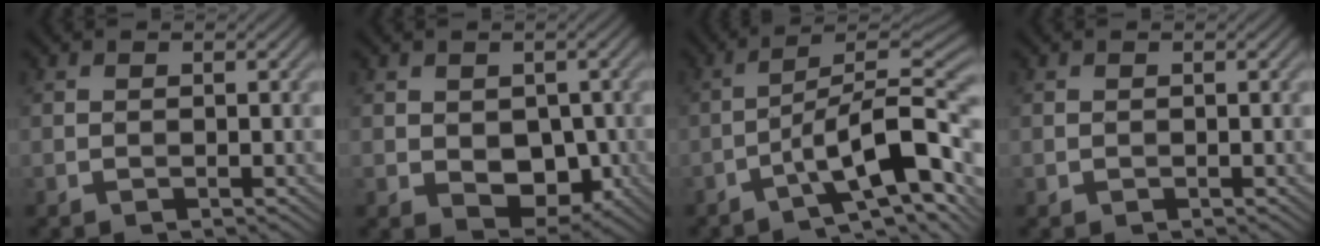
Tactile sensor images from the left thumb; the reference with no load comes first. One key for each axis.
{"total": 5.6, "fx": -0.6, "fy": 4.0, "fz": 3.9, "tx": -0.073, "ty": -0.018, "tz": -0.002}
{"total": 11.9, "fx": -5.5, "fy": 3.3, "fz": 10.0, "tx": -0.167, "ty": 0.006, "tz": -0.099}
{"total": 0.0}